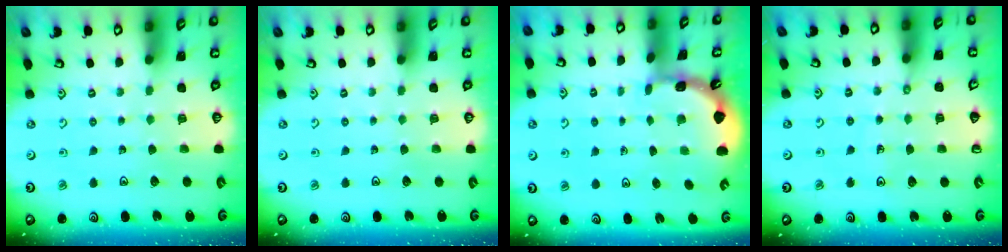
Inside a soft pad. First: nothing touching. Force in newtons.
{"total": 0.0}
{"total": 1.6, "press": 1.6, "slide": 0.1}
{"total": 5.3, "press": 5.0, "slide": 1.6}